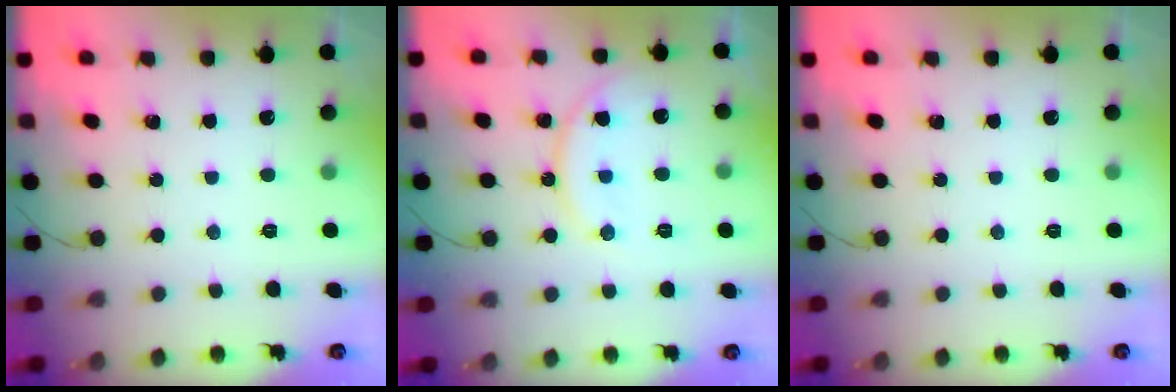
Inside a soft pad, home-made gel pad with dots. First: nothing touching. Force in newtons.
{"total": 11.8, "press": 11.8, "slide": 0.2}
{"total": 0.0}